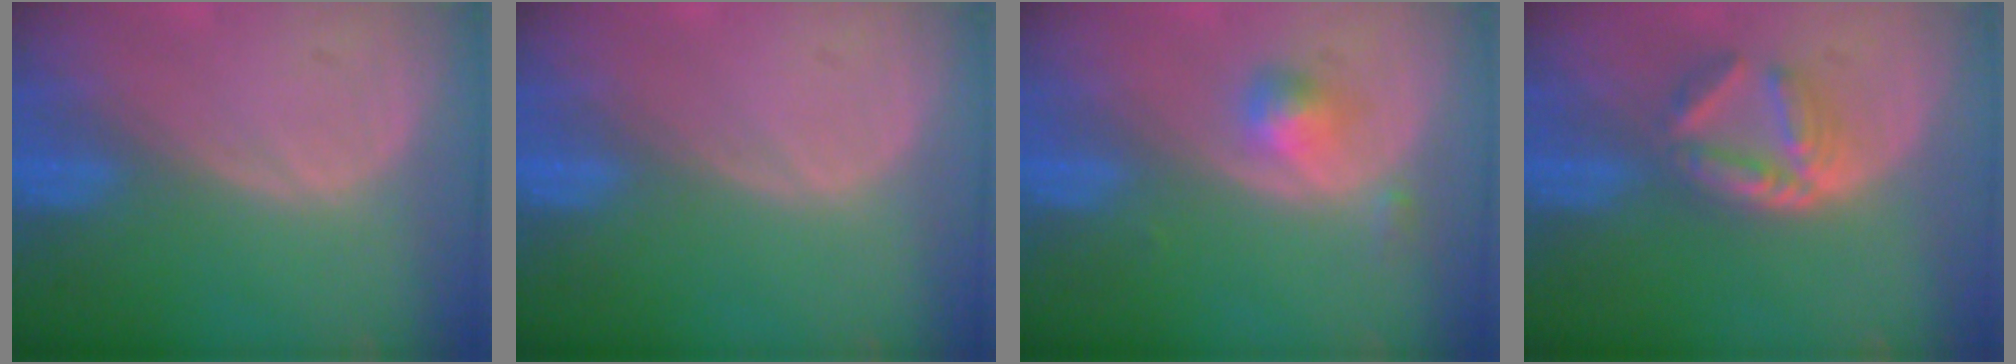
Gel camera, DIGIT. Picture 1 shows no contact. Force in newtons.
{"total": 0.0}
{"total": 2.8, "press": 2.7, "slide": 0.2}
{"total": 6.1, "press": 5.3, "slide": 3.1}